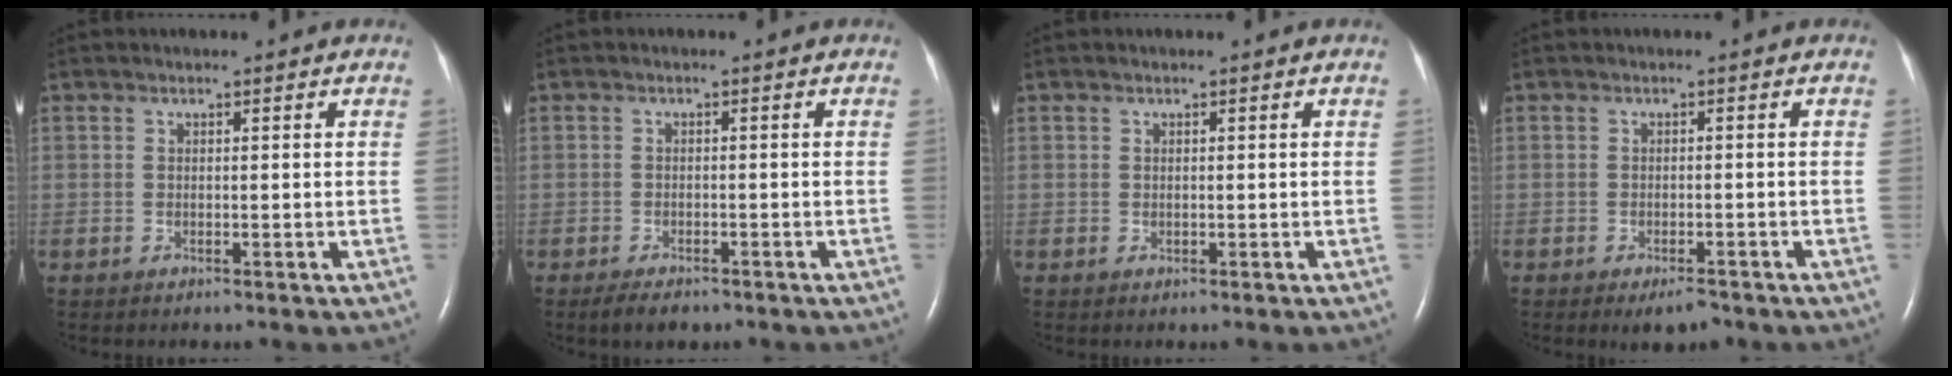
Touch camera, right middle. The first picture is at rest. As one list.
[{"total": 3.0, "force": [-2.2, 1.2, 1.6], "torque": [-0.030, -0.004, -0.030]}, {"total": 0.0}, {"total": 2.8, "force": [-2.0, 1.0, 1.7], "torque": [-0.025, -0.003, -0.024]}]